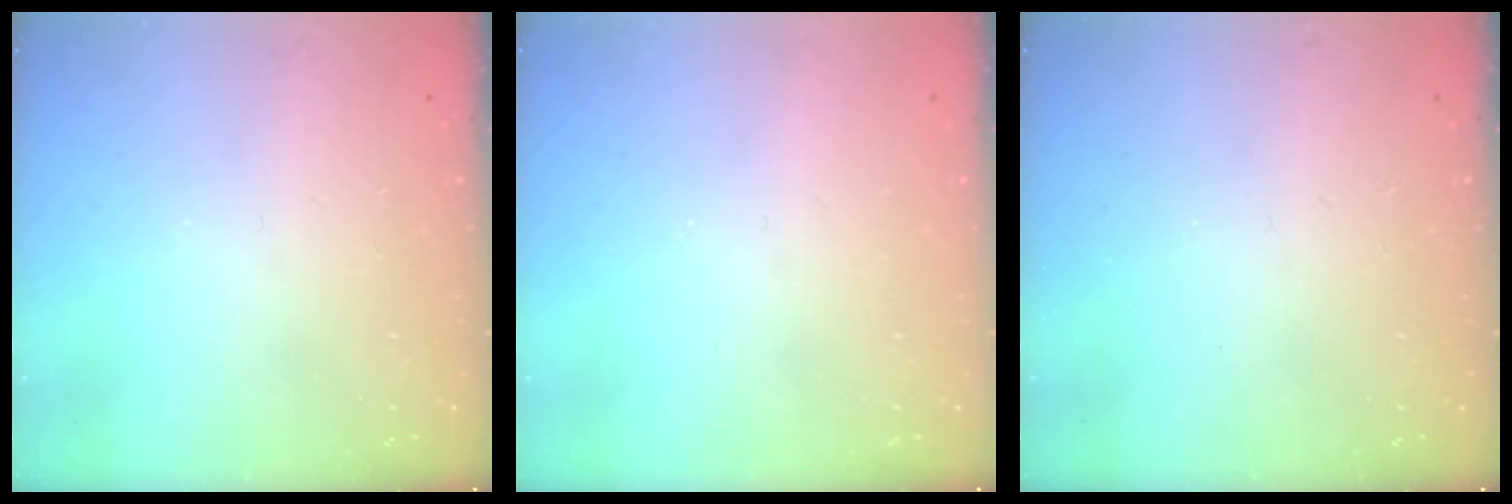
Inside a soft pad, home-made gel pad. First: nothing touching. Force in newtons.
{"total": 0.0}
{"total": 0.0}